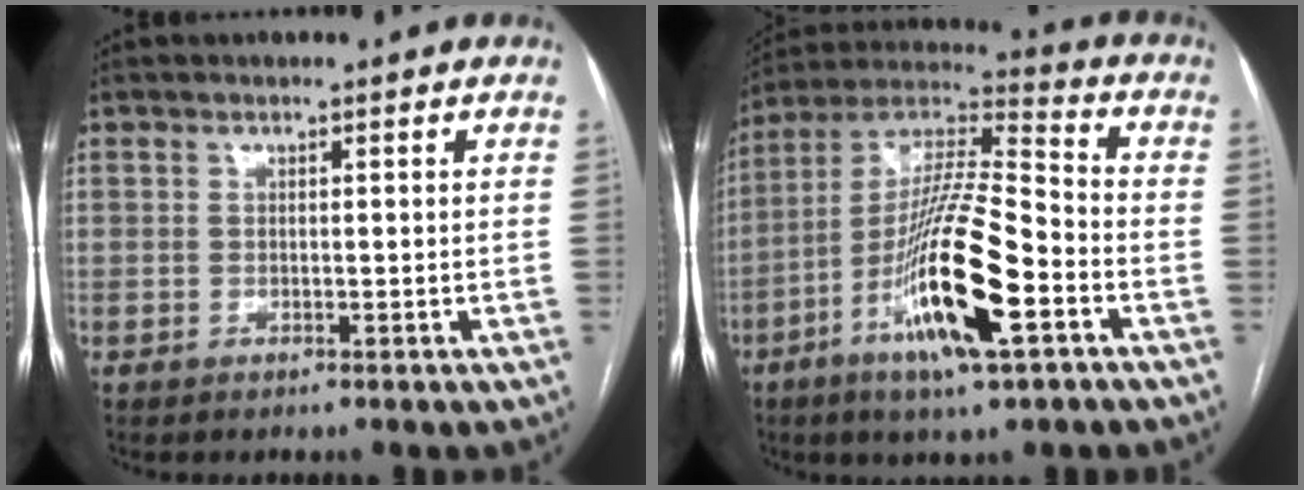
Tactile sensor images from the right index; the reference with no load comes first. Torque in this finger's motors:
{"motor_torque": [2.08, -0.05, 1.05, 0.21]}